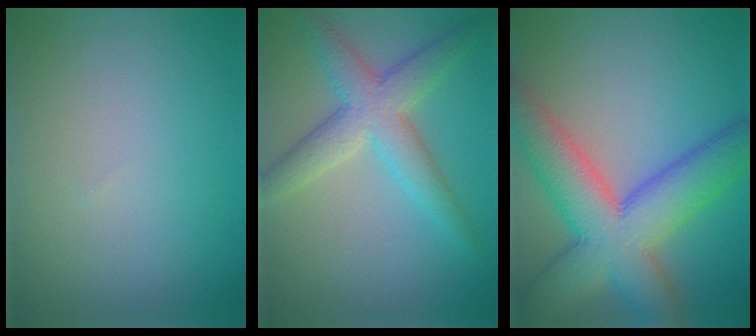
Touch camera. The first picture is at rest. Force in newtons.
{"total": 5.2, "press": 5.2, "slide": 0.2}
{"total": 10.2, "press": 10.2, "slide": 0.5}